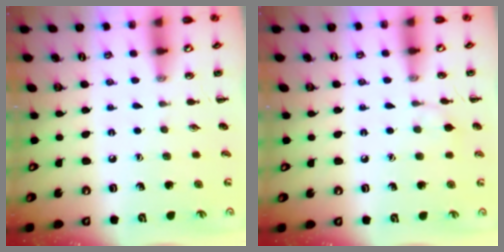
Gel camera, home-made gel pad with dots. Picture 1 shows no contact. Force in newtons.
{"total": 6.0, "press": 5.7, "slide": 1.9}